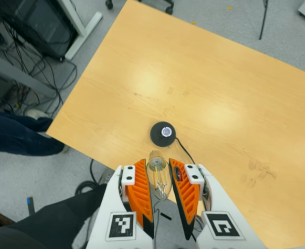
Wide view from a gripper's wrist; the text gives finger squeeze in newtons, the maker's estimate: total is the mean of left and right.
{"total": 12.7, "left": 13.8, "right": 11.7}